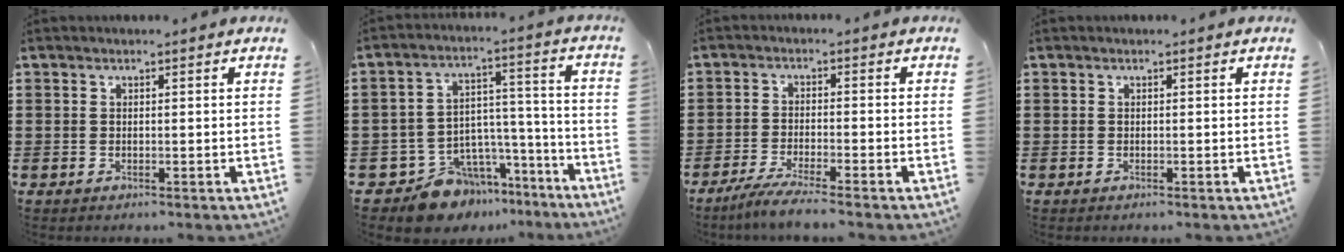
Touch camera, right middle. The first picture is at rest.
{"total": 9.8, "force": [-8.3, 5.0, 1.1], "torque": [-0.020, 0.020, -0.148]}
{"total": 4.1, "force": [-3.7, -0.1, 1.7], "torque": [-0.036, -0.008, -0.072]}
{"total": 0.0}